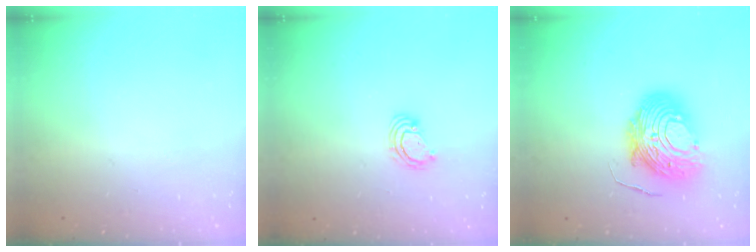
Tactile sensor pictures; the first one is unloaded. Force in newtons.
{"total": 2.8, "press": 2.8, "slide": 0.3}
{"total": 14.4, "press": 14.4, "slide": 1.3}